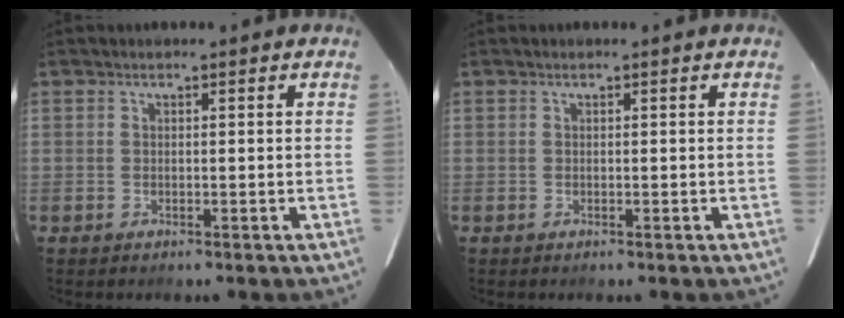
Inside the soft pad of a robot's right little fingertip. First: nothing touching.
{"total": 0.0}